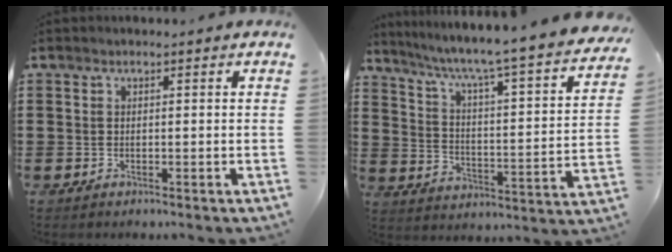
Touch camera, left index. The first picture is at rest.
{"total": 4.7, "force": [3.6, -0.6, 2.9], "torque": [-0.075, -0.049, 0.046]}